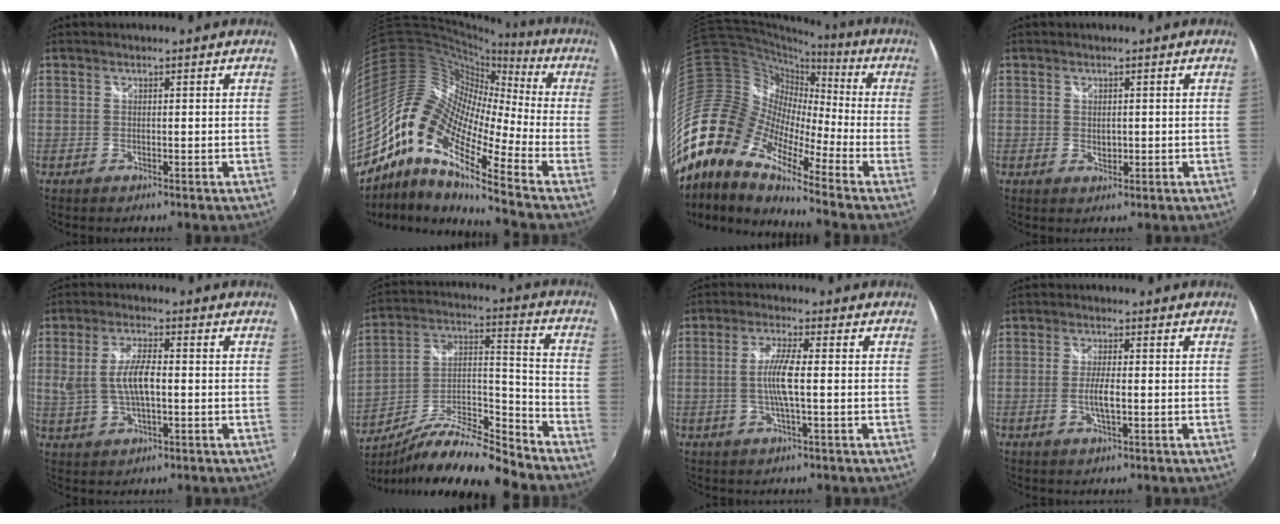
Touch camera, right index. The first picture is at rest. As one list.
[{"total": 14.7, "force": [-7.2, 4.6, 11.9], "torque": [-0.183, 0.001, -0.161]}, {"total": 20.0, "force": [-12.8, 8.7, 12.7], "torque": [-0.215, -0.020, -0.266]}, {"total": 1.7, "force": [0.1, 1.4, 1.0], "torque": [-0.015, -0.002, 0.003]}, {"total": 7.5, "force": [-0.2, 2.8, 6.9], "torque": [-0.138, 0.001, 0.002]}, {"total": 15.9, "force": [-13.1, 2.4, 8.6], "torque": [-0.160, 0.009, -0.234]}, {"total": 5.9, "force": [-0.6, 0.5, 5.9], "torque": [-0.113, -0.001, -0.011]}, {"total": 3.4, "force": [-0.7, 0.7, 3.2], "torque": [-0.063, -0.006, -0.013]}]